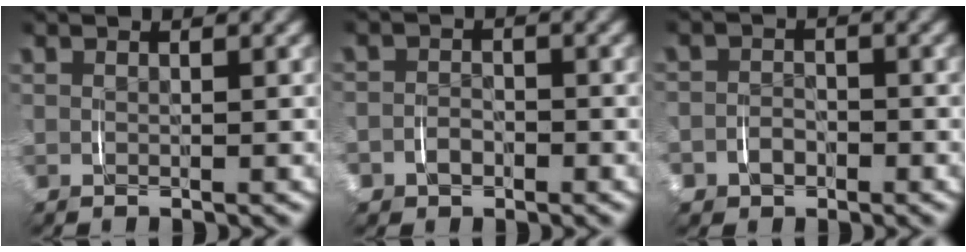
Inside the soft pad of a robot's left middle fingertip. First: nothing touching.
{"total": 3.4, "force": [-1.6, 2.9, 0.6], "torque": [-0.022, -0.007, -0.033]}
{"total": 4.1, "force": [-2.0, 3.6, 0.7], "torque": [-0.021, -0.011, -0.041]}